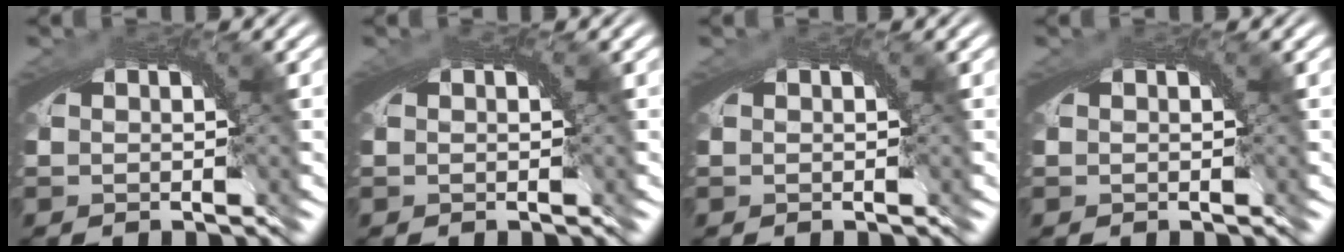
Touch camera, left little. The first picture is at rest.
{"total": 0.9, "force": [0.3, 0.4, 0.8], "torque": [-0.012, 0.003, 0.003]}
{"total": 0.0}
{"total": 0.0}